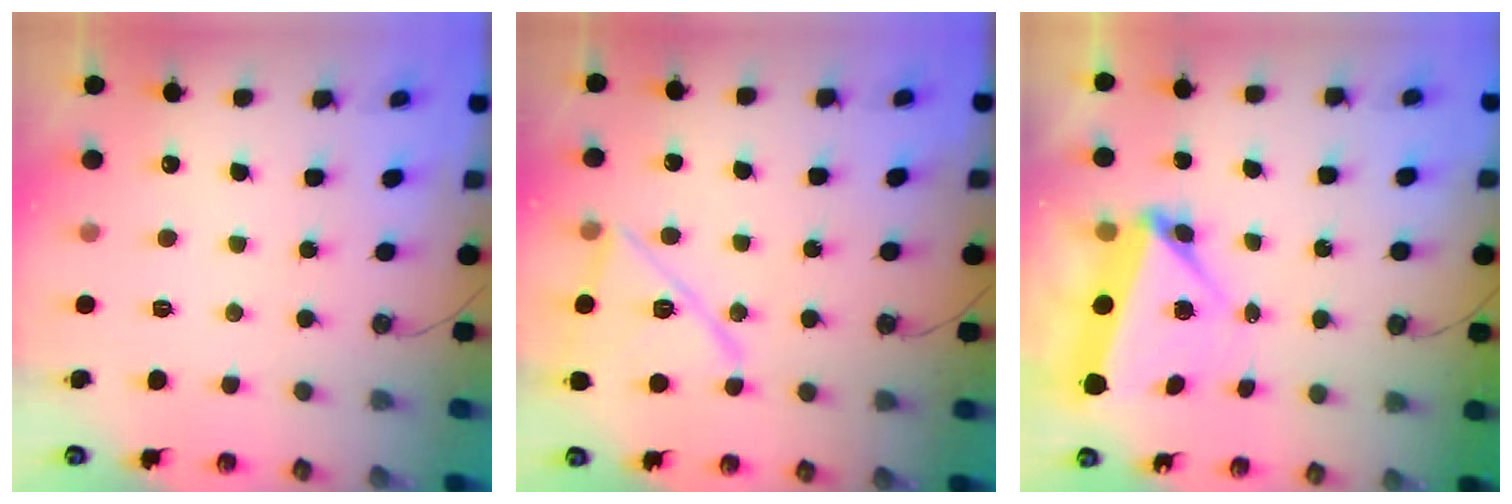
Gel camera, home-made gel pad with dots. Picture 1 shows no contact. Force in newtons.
{"total": 16.1, "press": 16.1, "slide": 1.1}
{"total": 6.1, "press": 6.1, "slide": 0.1}